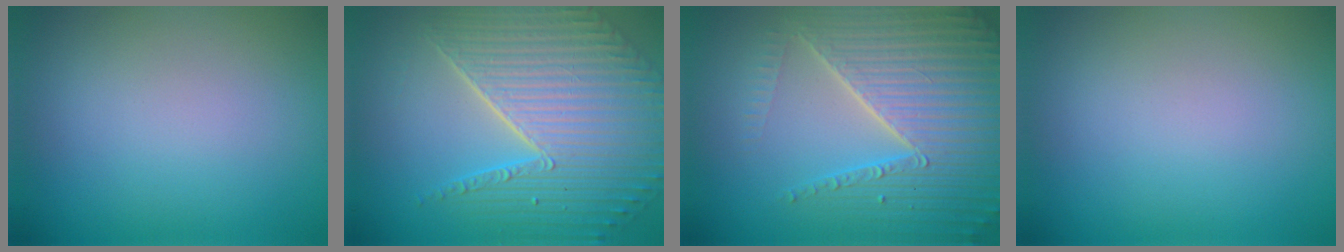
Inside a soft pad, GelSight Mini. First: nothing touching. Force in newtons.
{"total": 8.1, "press": 6.1, "slide": 5.3}
{"total": 7.0, "press": 6.8, "slide": 1.5}
{"total": 0.0}